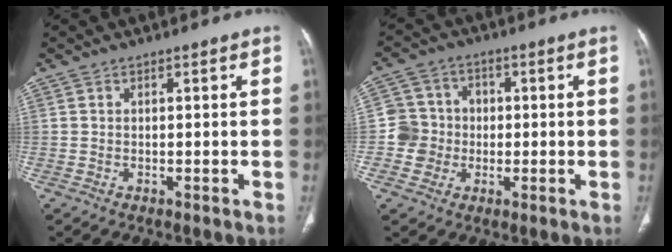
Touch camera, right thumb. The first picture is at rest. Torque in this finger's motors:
{"motor_torque": [0.49, 0.41, 0.39, 0.39, -0.02]}